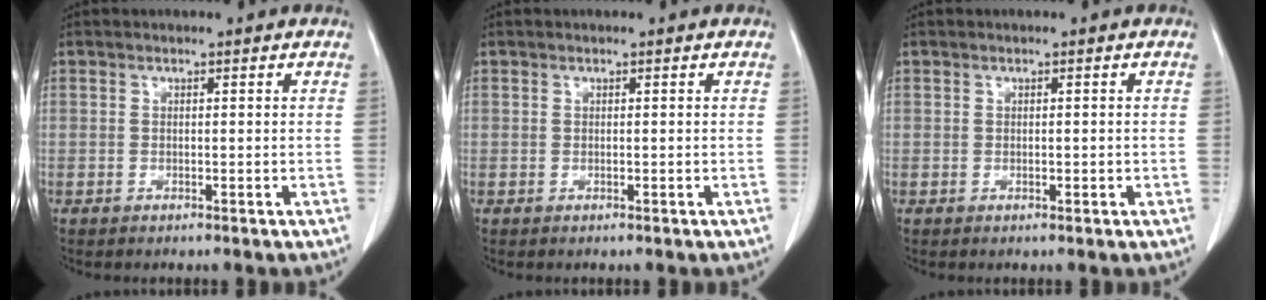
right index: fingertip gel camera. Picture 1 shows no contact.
{"total": 0.0}
{"total": 1.2, "force": [-0.2, 0.6, 1.0], "torque": [-0.021, 0.000, -0.001]}